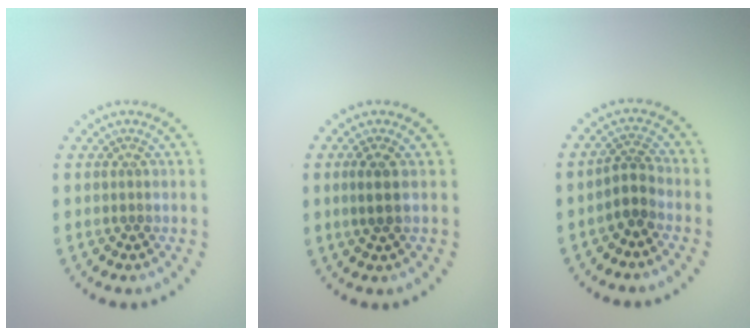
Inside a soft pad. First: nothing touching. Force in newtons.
{"total": 1.7, "press": 1.5, "slide": 0.9}
{"total": 2.2, "press": 1.8, "slide": 1.3}